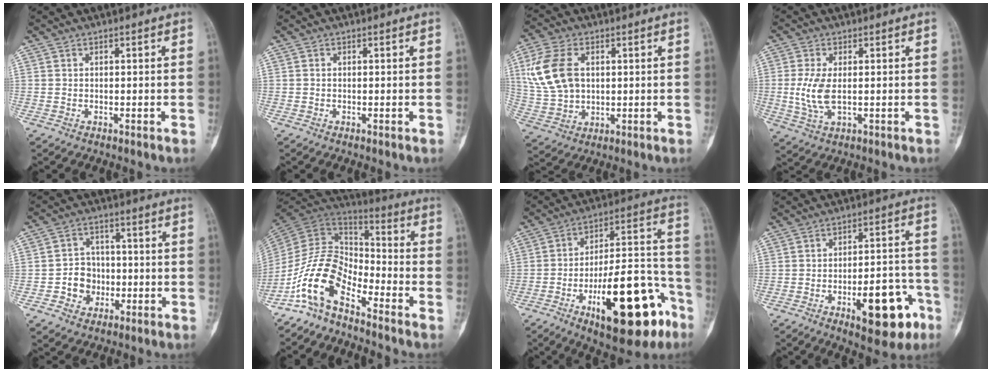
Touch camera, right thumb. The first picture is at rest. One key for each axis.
{"total": 0.0}
{"total": 12.4, "fx": 2.9, "fy": 8.3, "fz": 8.7, "tx": -0.174, "ty": 0.001, "tz": 0.062}
{"total": 6.5, "fx": 0.0, "fy": 3.1, "fz": 5.7, "tx": -0.132, "ty": -0.009, "tz": 0.004}
{"total": 6.8, "fx": -1.7, "fy": 6.1, "fz": 2.5, "tx": -0.003, "ty": 0.019, "tz": -0.030}
{"total": 12.6, "fx": -8.3, "fy": 5.9, "fz": 7.4, "tx": -0.133, "ty": 0.087, "tz": -0.174}
{"total": 25.5, "fx": -11.7, "fy": 9.3, "fz": 20.6, "tx": -0.270, "ty": 0.076, "tz": -0.166}
{"total": 14.9, "fx": -6.5, "fy": 6.0, "fz": 12.0, "tx": -0.137, "ty": 0.042, "tz": -0.083}